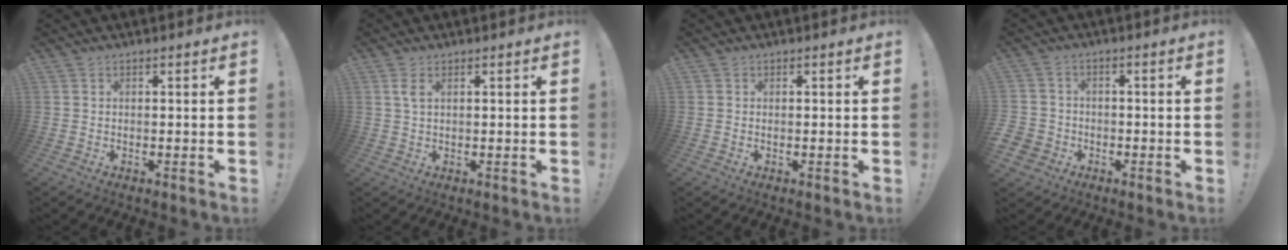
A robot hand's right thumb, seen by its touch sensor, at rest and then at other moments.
{"total": 3.0, "force": [1.2, 1.2, 2.5], "torque": [-0.049, 0.002, 0.020]}
{"total": 0.0}
{"total": 4.8, "force": [-2.2, 4.0, 1.5], "torque": [-0.040, 0.017, -0.040]}